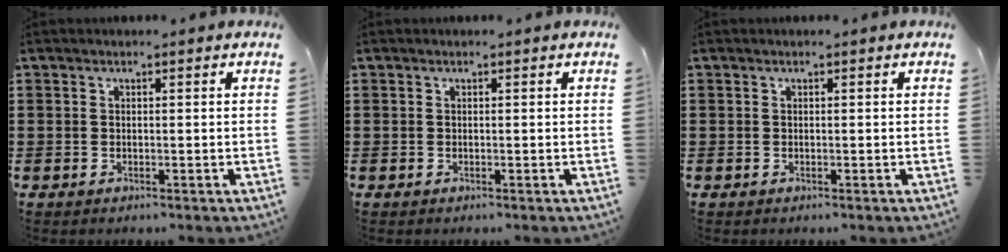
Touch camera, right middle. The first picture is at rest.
{"total": 0.0}
{"total": 0.0}